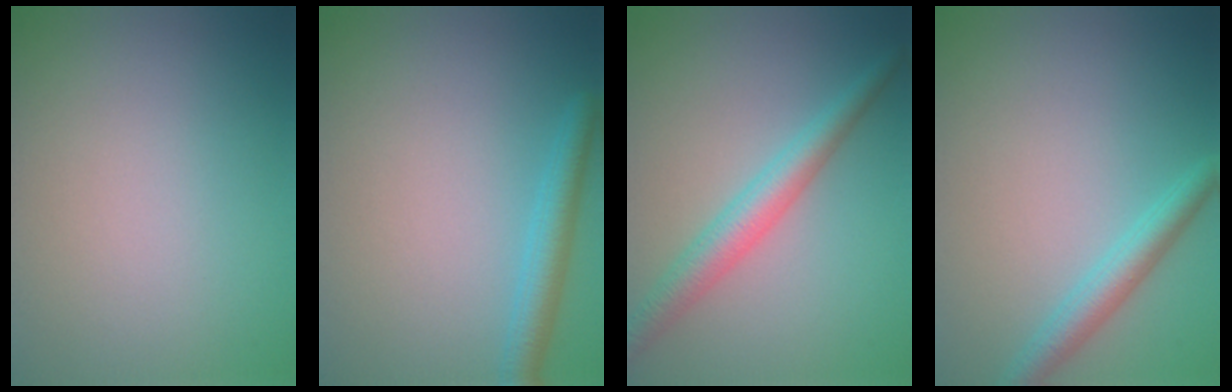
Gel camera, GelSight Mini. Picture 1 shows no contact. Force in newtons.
{"total": 2.8, "press": 2.8, "slide": 0.1}
{"total": 3.6, "press": 3.6, "slide": 0.0}
{"total": 2.7, "press": 2.7, "slide": 0.0}